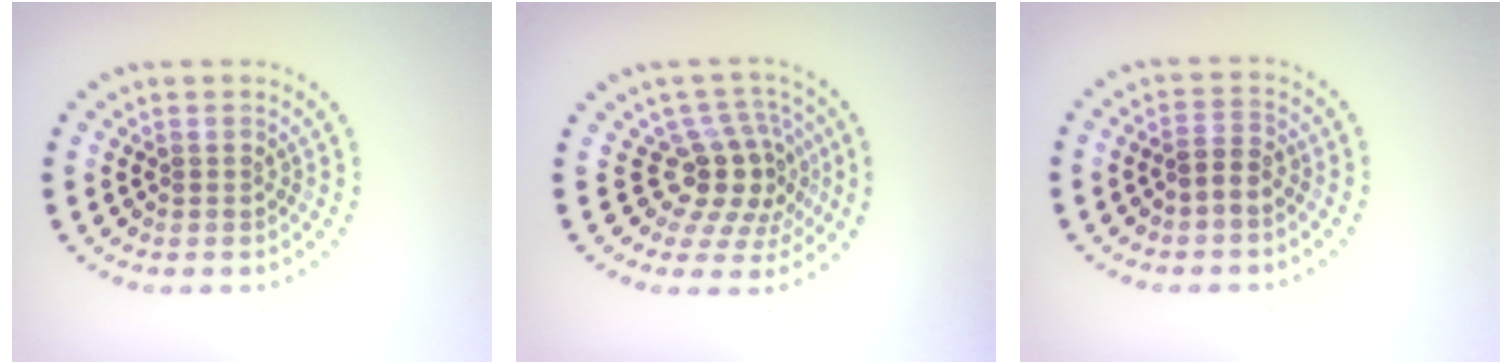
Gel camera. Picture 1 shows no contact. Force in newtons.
{"total": 4.4, "press": 3.3, "slide": 2.8}
{"total": 1.9, "press": 1.8, "slide": 0.6}